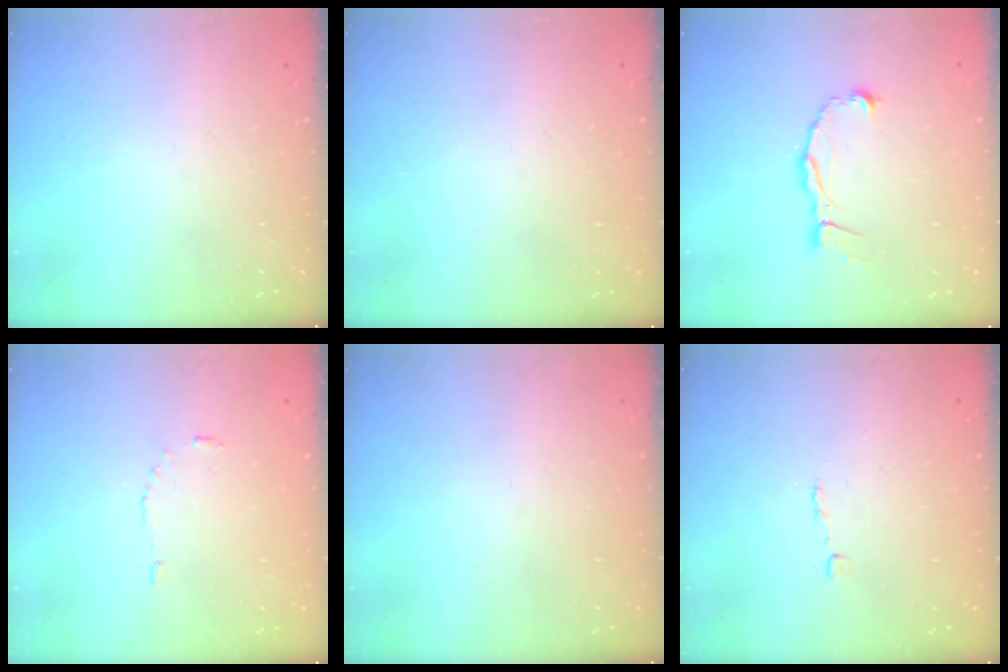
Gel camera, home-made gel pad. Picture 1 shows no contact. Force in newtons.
{"total": 0.0}
{"total": 7.1, "press": 7.1, "slide": 0.7}
{"total": 3.4, "press": 3.4, "slide": 0.4}
{"total": 0.0}
{"total": 1.8, "press": 1.8, "slide": 0.1}